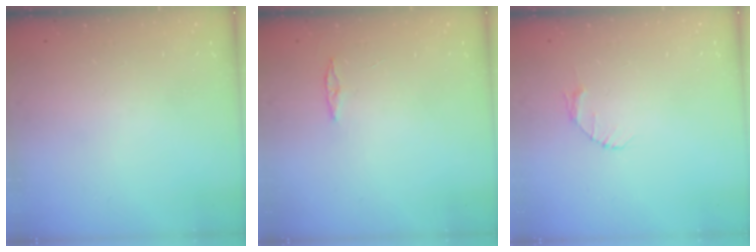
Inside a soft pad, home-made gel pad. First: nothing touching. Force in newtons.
{"total": 3.0, "press": 2.9, "slide": 0.3}
{"total": 2.6, "press": 2.6, "slide": 0.3}